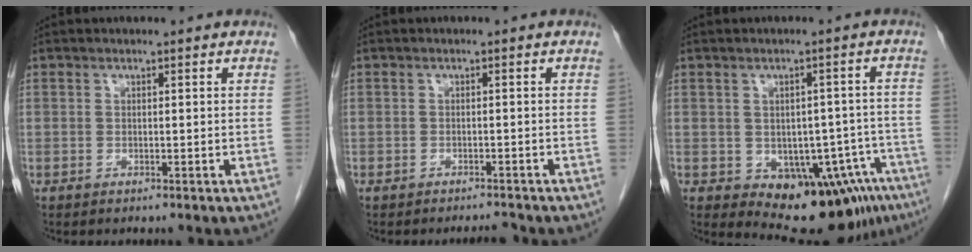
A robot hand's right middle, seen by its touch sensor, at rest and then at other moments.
{"total": 1.4, "force": [-1.4, 0.1, 0.3], "torque": [-0.007, -0.003, -0.017]}
{"total": 12.6, "force": [-7.2, 6.4, 8.2], "torque": [-0.075, 0.018, -0.088]}